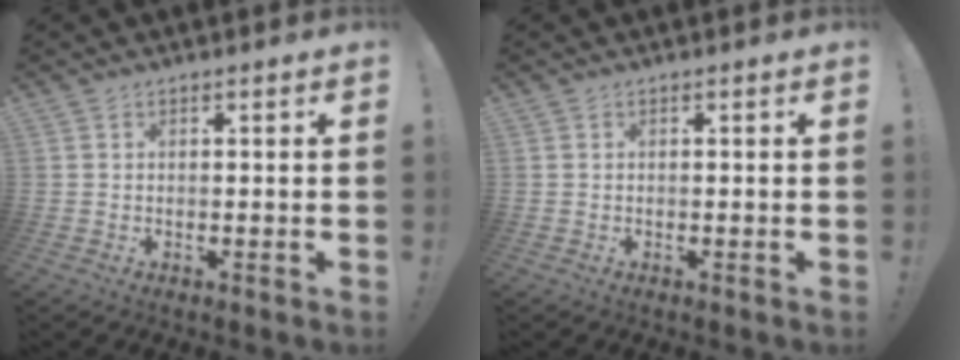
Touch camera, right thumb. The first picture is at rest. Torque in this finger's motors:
{"motor_torque": [0.13, 0.06, -0.07, 0.07, -0.01]}